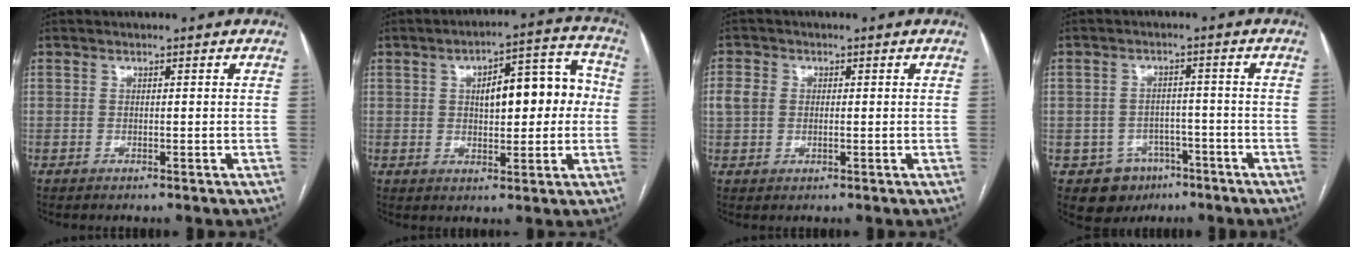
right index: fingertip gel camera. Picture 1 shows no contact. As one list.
[{"total": 11.0, "force": [0.9, 4.4, 10.0], "torque": [-0.134, 0.041, 0.019]}, {"total": 3.3, "force": [0.3, 2.7, 1.9], "torque": [-0.053, 0.014, 0.006]}, {"total": 6.5, "force": [-3.4, 5.4, 0.9], "torque": [-0.008, 0.013, -0.041]}]